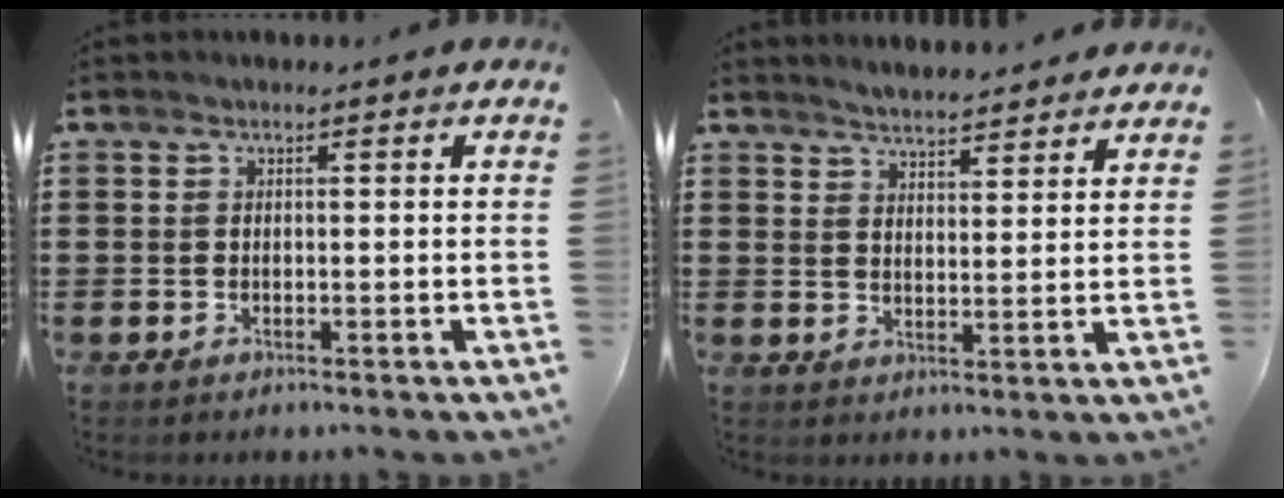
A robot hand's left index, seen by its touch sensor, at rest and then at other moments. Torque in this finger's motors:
{"motor_torque": [0.77, 0.75, 0.08, 0.03]}